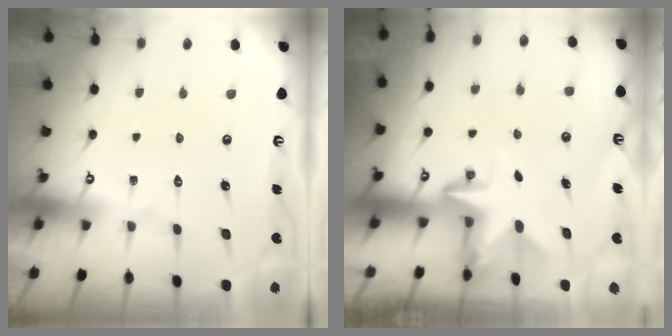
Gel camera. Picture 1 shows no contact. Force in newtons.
{"total": 2.5, "press": 2.5, "slide": 0.4}